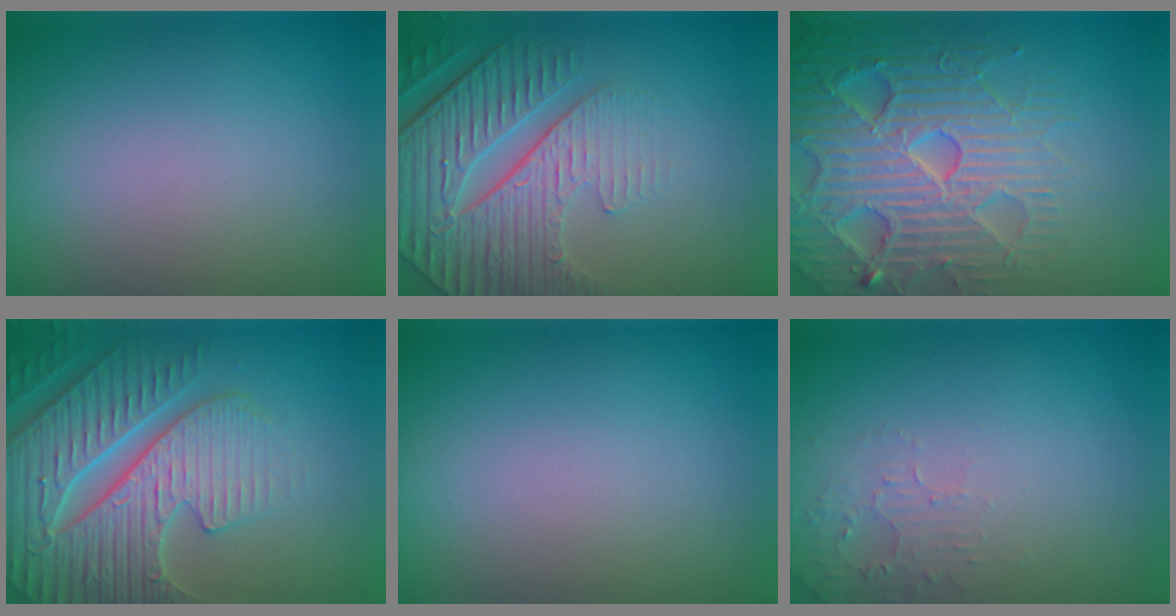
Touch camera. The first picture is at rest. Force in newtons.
{"total": 6.1, "press": 5.2, "slide": 3.2}
{"total": 6.8, "press": 6.7, "slide": 1.5}
{"total": 7.6, "press": 7.4, "slide": 1.8}
{"total": 0.0}
{"total": 1.6, "press": 1.6, "slide": 0.4}